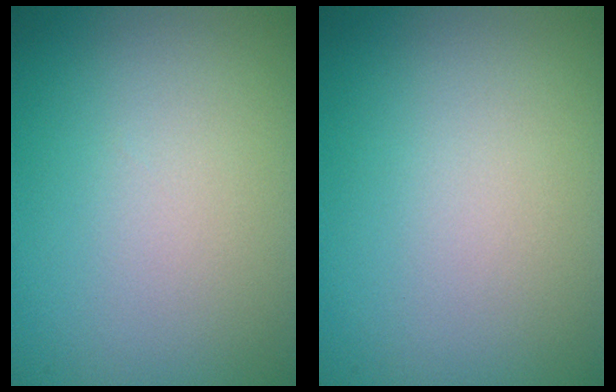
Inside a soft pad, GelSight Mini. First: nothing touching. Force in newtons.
{"total": 0.0}